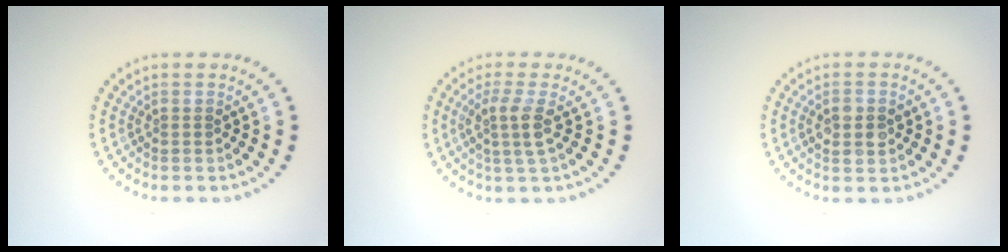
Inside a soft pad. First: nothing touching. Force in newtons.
{"total": 2.5, "press": 2.0, "slide": 1.5}
{"total": 2.8, "press": 2.8, "slide": 0.2}